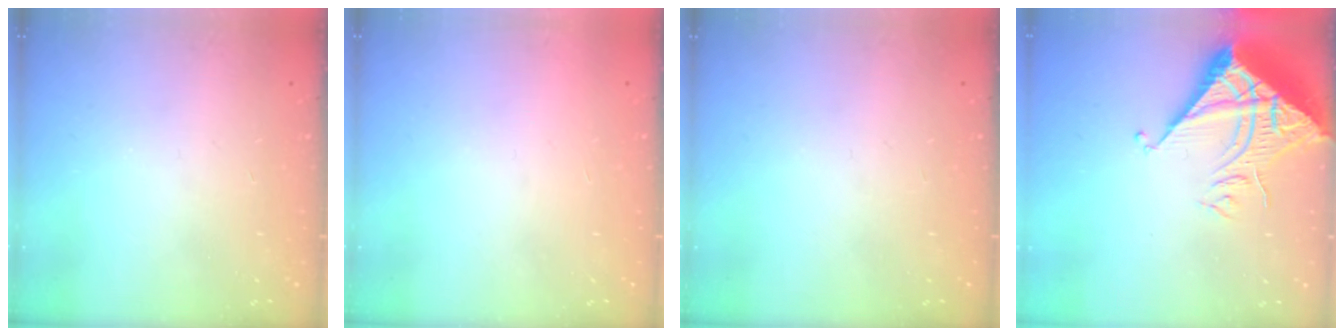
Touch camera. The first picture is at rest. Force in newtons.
{"total": 1.5, "press": 1.5, "slide": 0.1}
{"total": 0.0}
{"total": 11.2, "press": 11.2, "slide": 0.9}